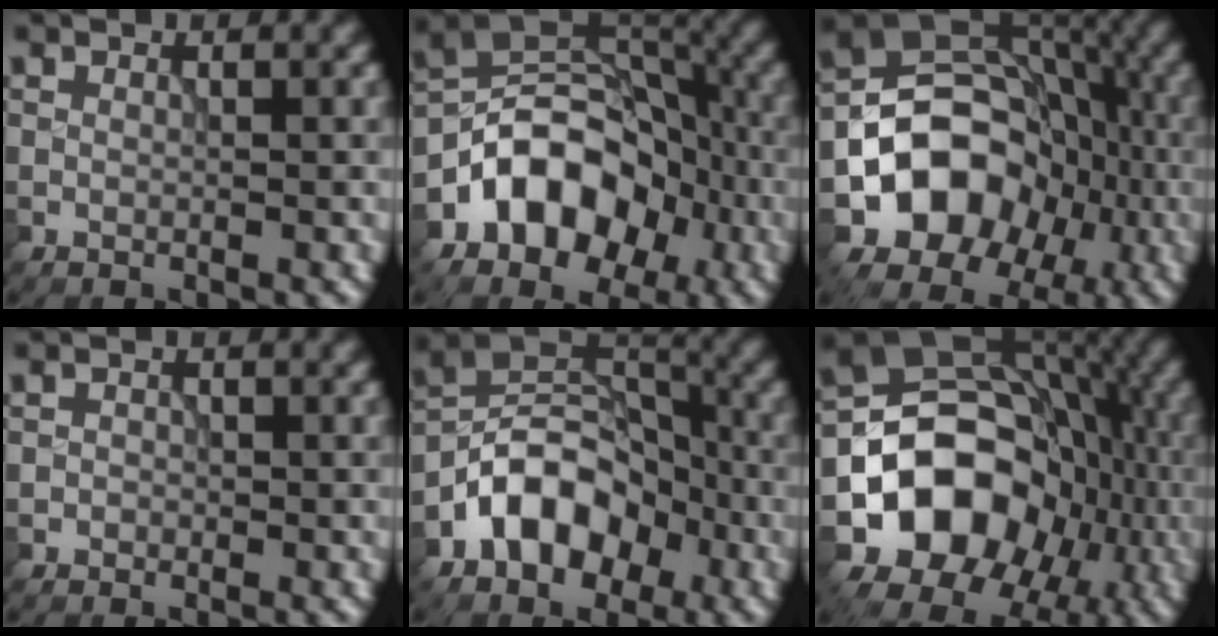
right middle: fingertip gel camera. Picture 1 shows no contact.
{"total": 9.1, "force": [-4.0, 6.4, 5.1], "torque": [-0.056, 0.011, -0.082]}
{"total": 9.9, "force": [-3.1, 7.9, 5.1], "torque": [-0.052, 0.006, -0.055]}
{"total": 0.7, "force": [-0.3, 0.6, 0.1], "torque": [0.004, -0.002, -0.005]}
{"total": 8.3, "force": [-3.9, 5.5, 4.7], "torque": [-0.070, 0.010, -0.087]}
{"total": 12.2, "force": [-3.5, 9.7, 6.5], "torque": [-0.084, 0.005, -0.059]}